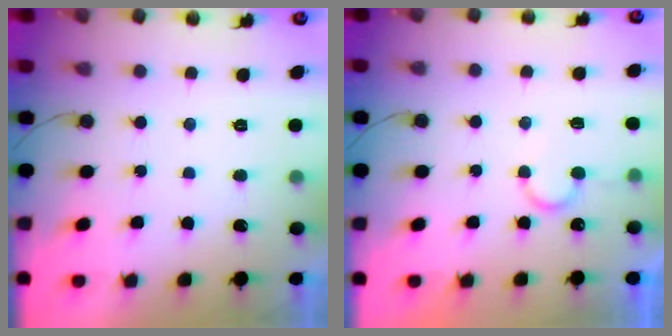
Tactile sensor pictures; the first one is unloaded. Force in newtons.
{"total": 7.3, "press": 7.3, "slide": 0.3}